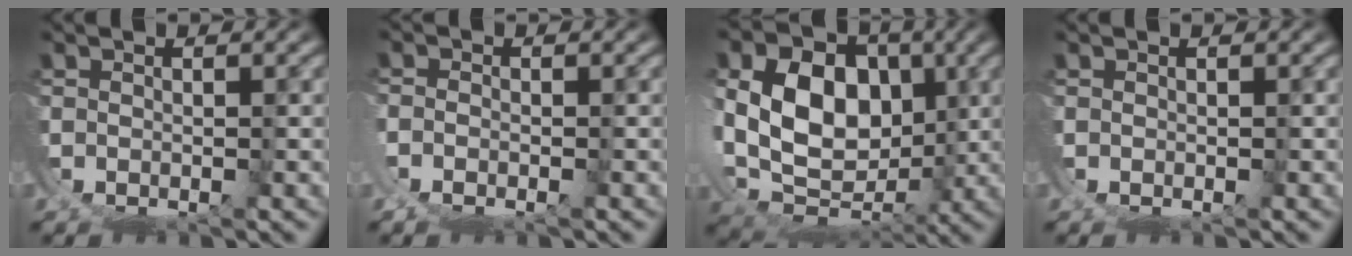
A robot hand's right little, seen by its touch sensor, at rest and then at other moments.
{"total": 1.6, "force": [-1.0, 1.0, 0.8], "torque": [-0.015, -0.007, -0.015]}
{"total": 9.5, "force": [2.0, 7.4, 5.6], "torque": [-0.121, -0.023, 0.042]}
{"total": 0.0}